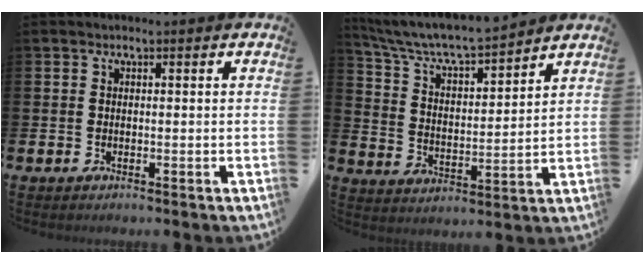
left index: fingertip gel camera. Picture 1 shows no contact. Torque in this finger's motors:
{"motor_torque": [0.05, -0.57, 0.70, 0.21]}